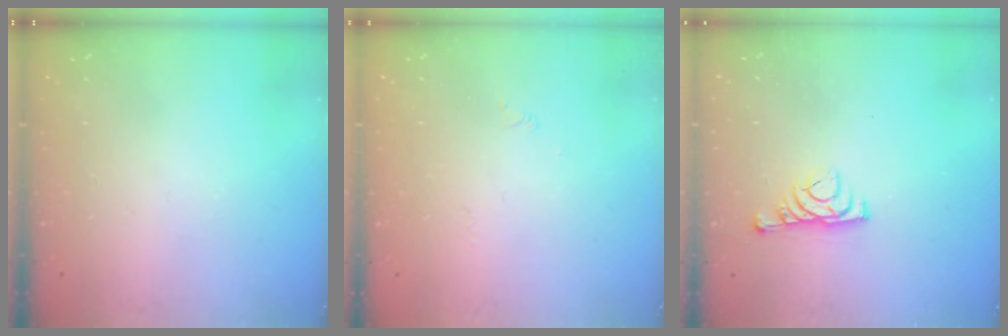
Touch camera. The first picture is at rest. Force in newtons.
{"total": 1.7, "press": 1.6, "slide": 0.4}
{"total": 5.0, "press": 4.9, "slide": 1.1}